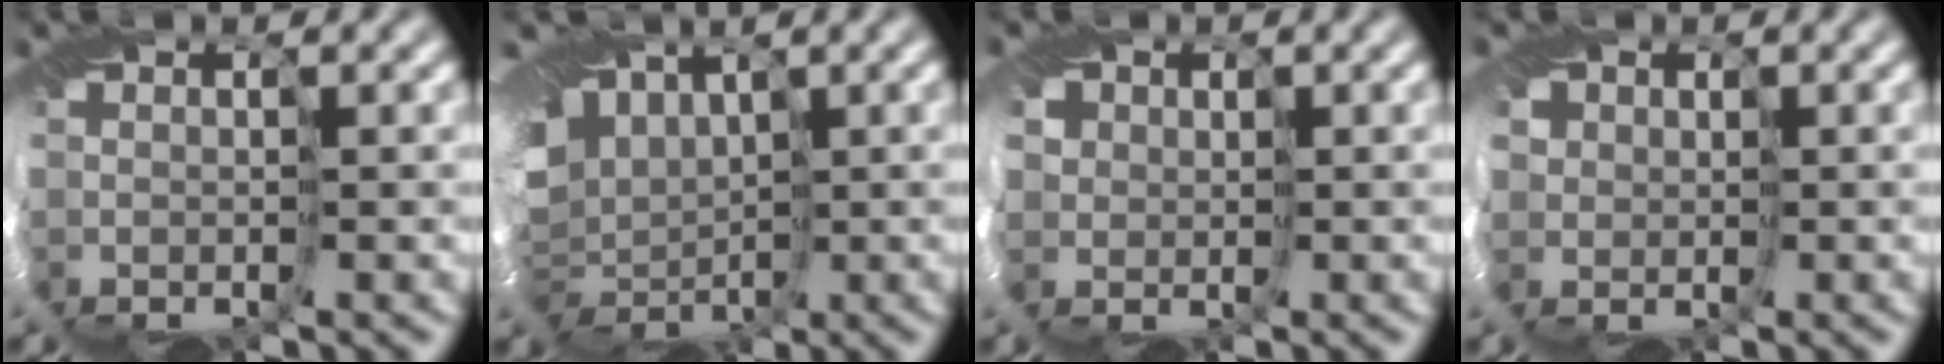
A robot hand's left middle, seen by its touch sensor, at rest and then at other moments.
{"total": 10.1, "force": [2.6, 7.4, 6.4], "torque": [-0.113, 0.001, 0.049]}
{"total": 5.8, "force": [2.4, 4.8, 2.2], "torque": [-0.048, 0.023, 0.020]}
{"total": 4.9, "force": [2.1, 4.1, 1.8], "torque": [-0.040, 0.019, 0.017]}